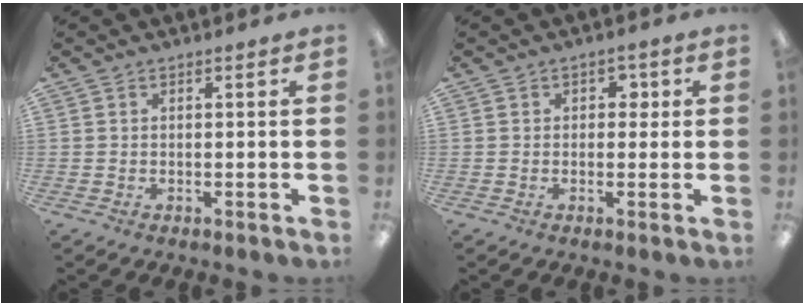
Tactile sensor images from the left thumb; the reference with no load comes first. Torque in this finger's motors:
{"motor_torque": [0.13, 0.00, -0.21, 0.06, -0.02]}